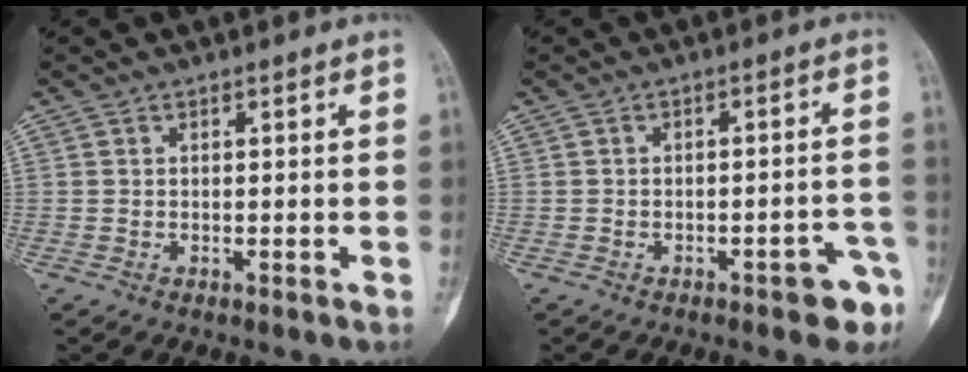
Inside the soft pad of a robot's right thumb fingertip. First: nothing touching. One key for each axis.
{"total": 5.9, "fx": -3.5, "fy": 2.3, "fz": 4.2, "tx": -0.030, "ty": 0.033, "tz": -0.038}